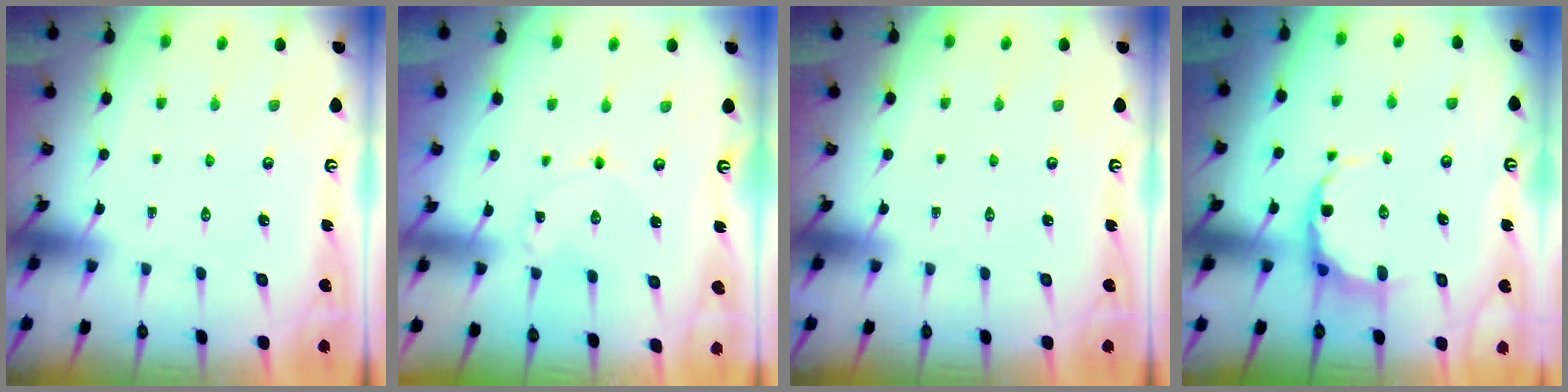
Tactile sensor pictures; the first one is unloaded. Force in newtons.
{"total": 1.0, "press": 1.0, "slide": 0.0}
{"total": 0.0}
{"total": 7.4, "press": 7.2, "slide": 1.6}